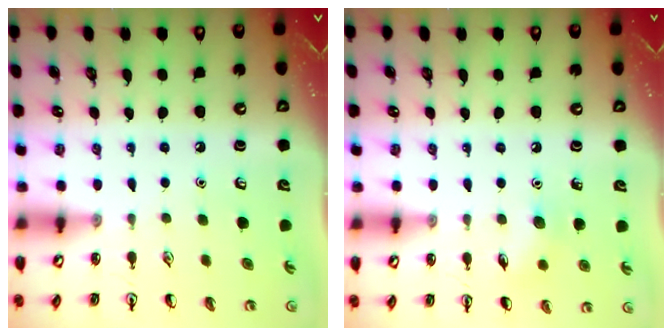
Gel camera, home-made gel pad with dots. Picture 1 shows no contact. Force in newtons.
{"total": 6.8, "press": 6.6, "slide": 1.7}